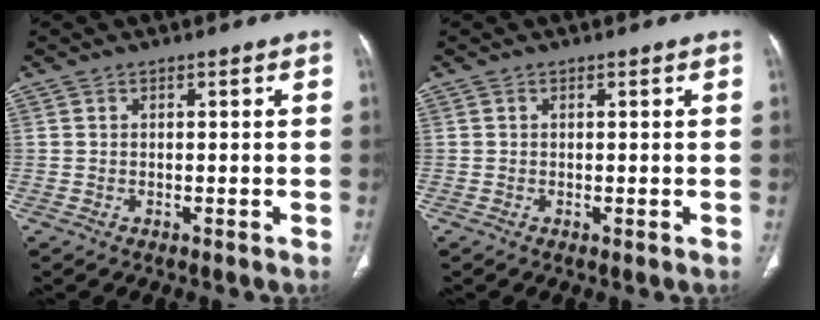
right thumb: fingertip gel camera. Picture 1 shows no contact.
{"total": 0.0}